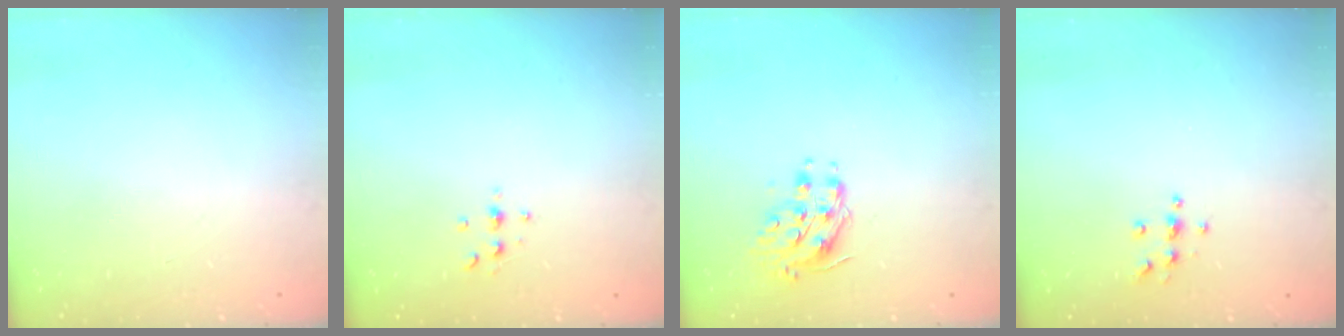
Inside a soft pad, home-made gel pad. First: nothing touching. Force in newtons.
{"total": 3.1, "press": 3.1, "slide": 0.5}
{"total": 8.9, "press": 8.9, "slide": 0.7}
{"total": 5.5, "press": 5.5, "slide": 0.4}